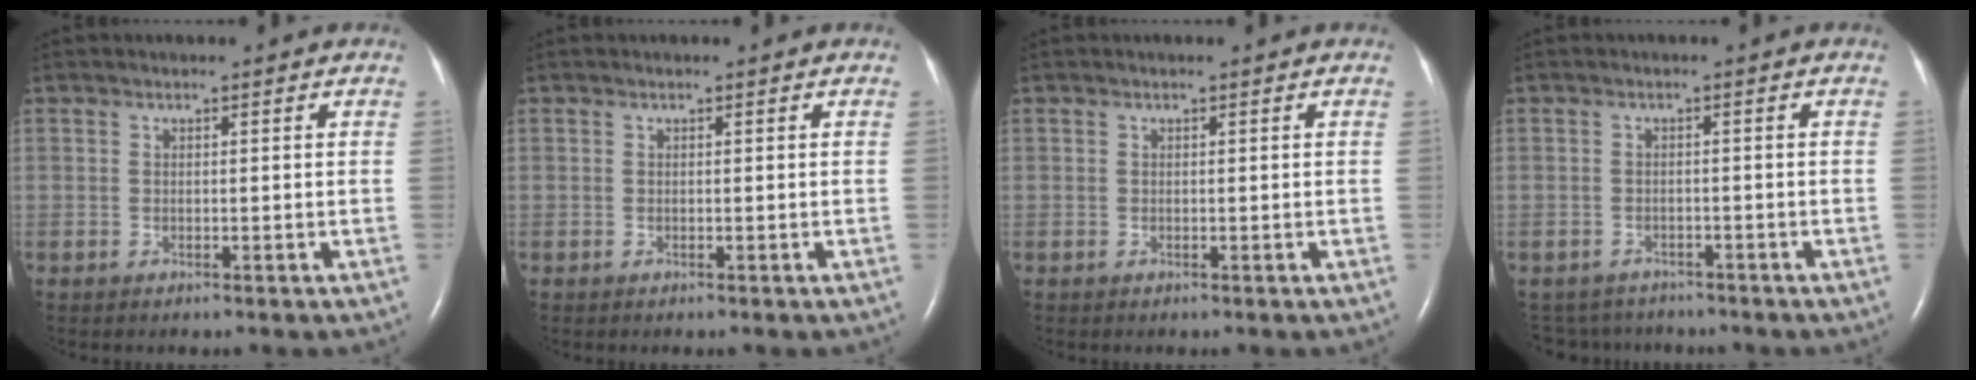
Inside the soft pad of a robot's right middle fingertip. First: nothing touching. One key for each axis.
{"total": 0.0}
{"total": 0.0}
{"total": 5.2, "fx": -4.8, "fy": 2.0, "fz": -0.1, "tx": 0.000, "ty": 0.003, "tz": -0.067}